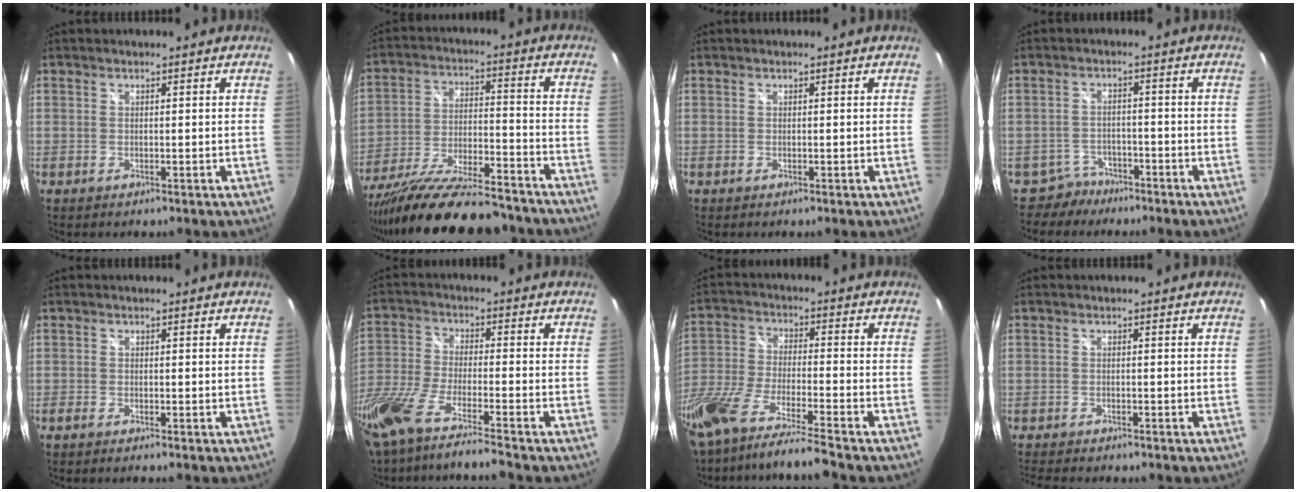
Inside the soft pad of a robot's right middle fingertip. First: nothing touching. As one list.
[{"total": 22.9, "force": [-19.3, 4.1, 11.7], "torque": [-0.220, -0.053, -0.301]}, {"total": 0.0}, {"total": 4.0, "force": [-3.3, 2.2, -0.4], "torque": [0.000, 0.013, -0.056]}, {"total": 1.3, "force": [-1.1, 0.1, 0.7], "torque": [-0.016, -0.004, -0.023]}, {"total": 14.2, "force": [-11.3, 0.9, 8.6], "torque": [-0.190, -0.045, -0.211]}, {"total": 14.9, "force": [-12.3, 0.3, 8.4], "torque": [-0.174, -0.038, -0.230]}, {"total": 5.6, "force": [-5.1, 0.9, 2.1], "torque": [-0.053, -0.018, -0.082]}]